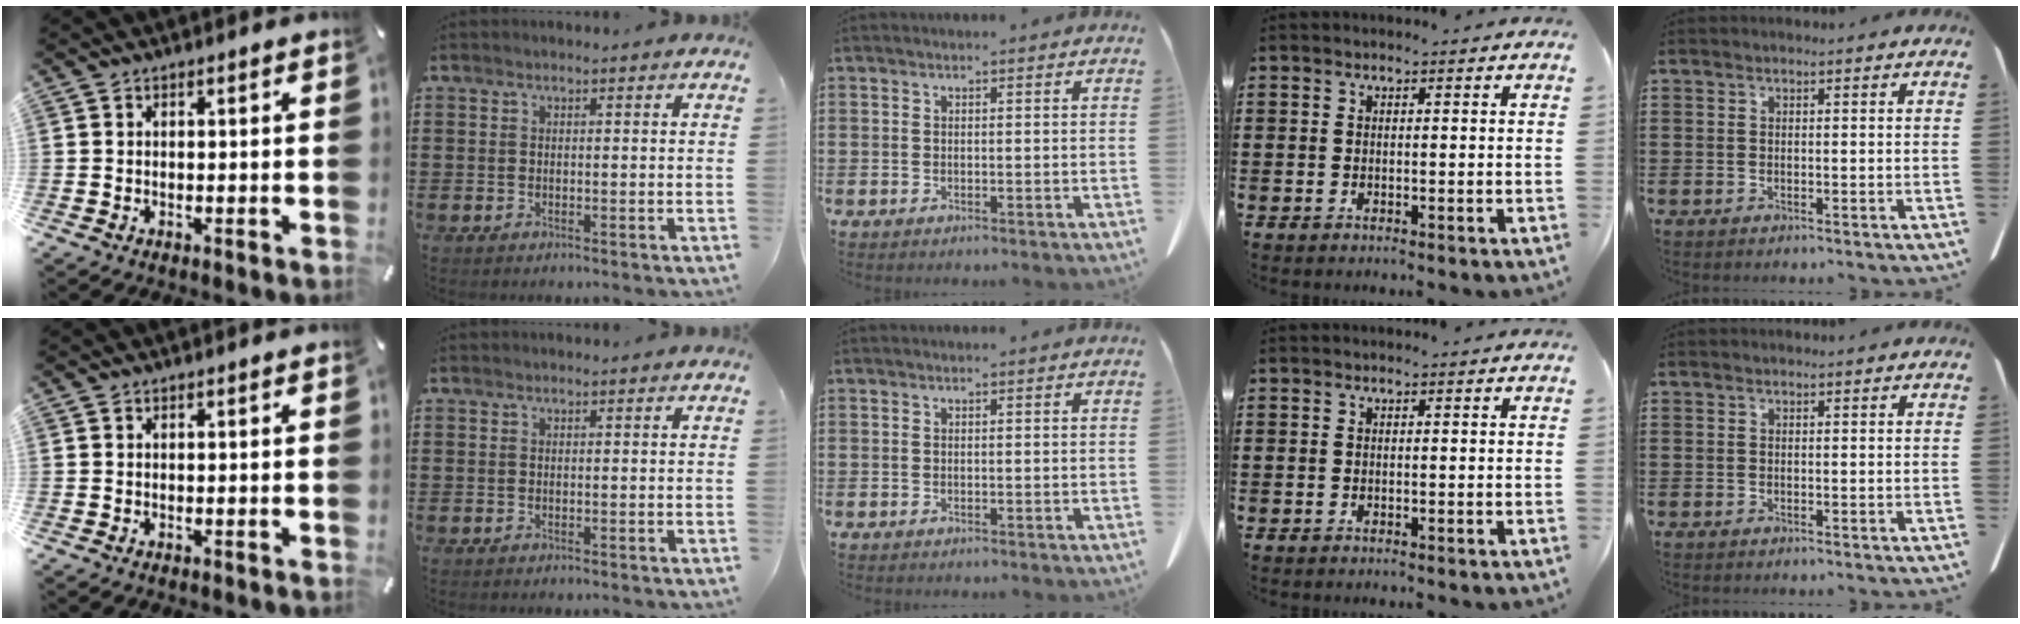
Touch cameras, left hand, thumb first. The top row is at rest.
{}